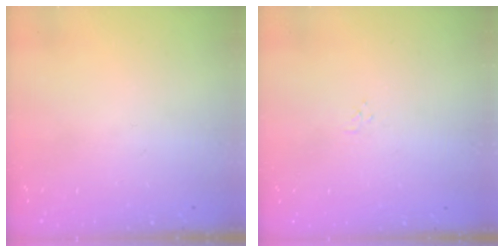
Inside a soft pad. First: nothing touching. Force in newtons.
{"total": 2.9, "press": 2.9, "slide": 0.3}